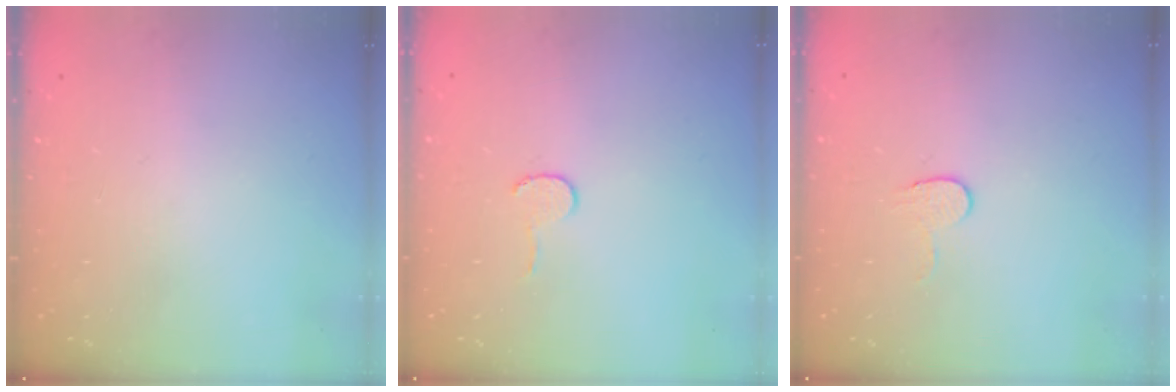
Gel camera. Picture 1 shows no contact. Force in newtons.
{"total": 3.9, "press": 3.9, "slide": 0.3}
{"total": 6.2, "press": 6.2, "slide": 0.5}